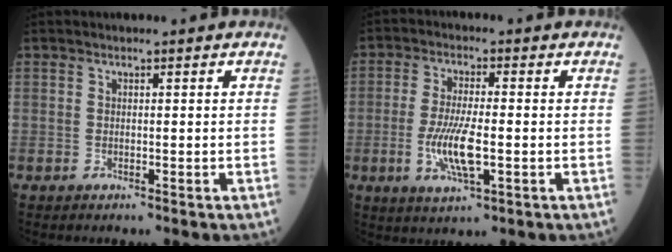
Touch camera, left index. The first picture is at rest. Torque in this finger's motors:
{"motor_torque": [0.24, 0.06, 0.27, 0.08]}